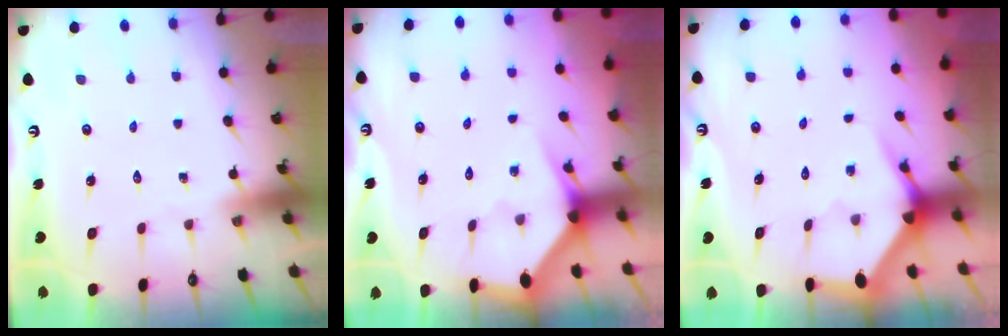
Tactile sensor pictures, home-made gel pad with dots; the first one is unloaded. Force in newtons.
{"total": 2.6, "press": 2.6, "slide": 0.1}
{"total": 3.7, "press": 3.7, "slide": 0.5}